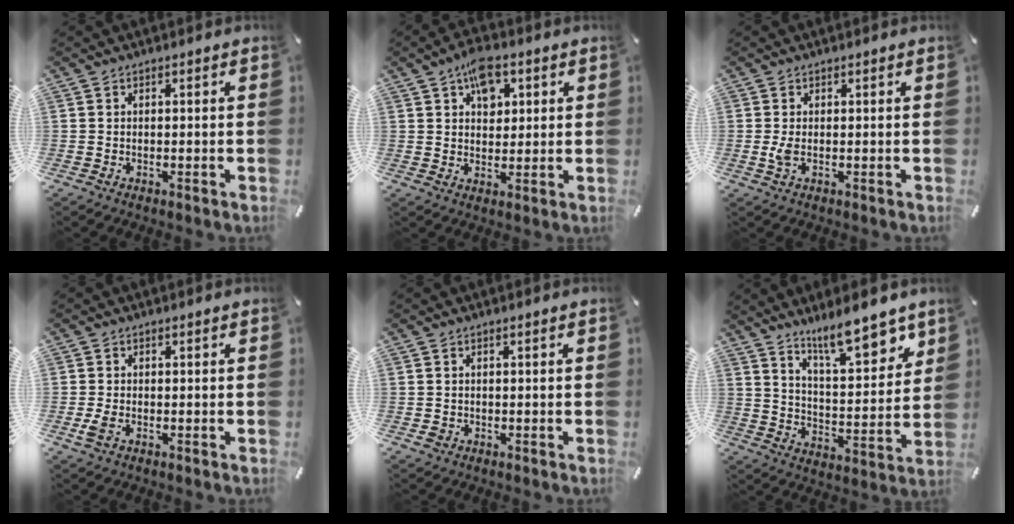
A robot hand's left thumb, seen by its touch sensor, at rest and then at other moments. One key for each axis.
{"total": 7.6, "fx": 3.7, "fy": 5.1, "fz": 4.3, "tx": -0.048, "ty": -0.010, "tz": 0.060}
{"total": 2.3, "fx": 0.1, "fy": 0.9, "fz": 2.1, "tx": -0.047, "ty": -0.003, "tz": 0.000}
{"total": 2.1, "fx": -0.5, "fy": 1.3, "fz": 1.5, "tx": -0.041, "ty": -0.004, "tz": -0.011}
{"total": 0.9, "fx": 0.0, "fy": 0.8, "fz": 0.4, "tx": -0.009, "ty": 0.003, "tz": -0.001}
{"total": 13.4, "fx": 10.9, "fy": 3.8, "fz": 6.7, "tx": -0.100, "ty": -0.076, "tz": 0.188}